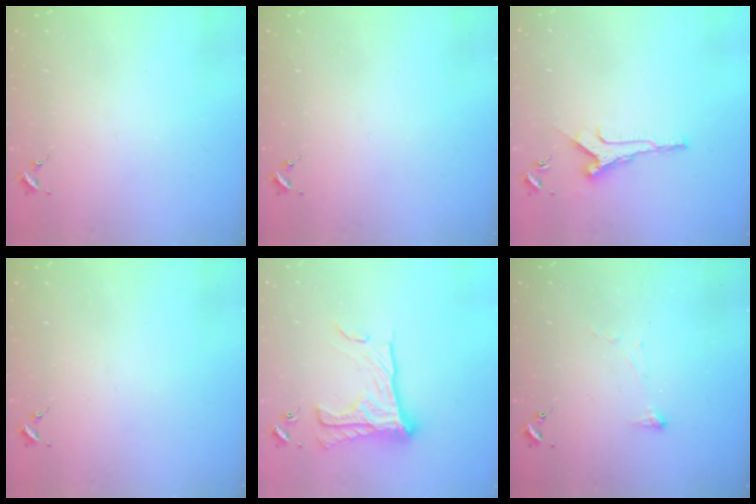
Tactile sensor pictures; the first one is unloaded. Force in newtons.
{"total": 0.0}
{"total": 8.4, "press": 8.4, "slide": 0.7}
{"total": 0.0}
{"total": 17.1, "press": 17.0, "slide": 1.3}
{"total": 3.4, "press": 3.3, "slide": 0.7}